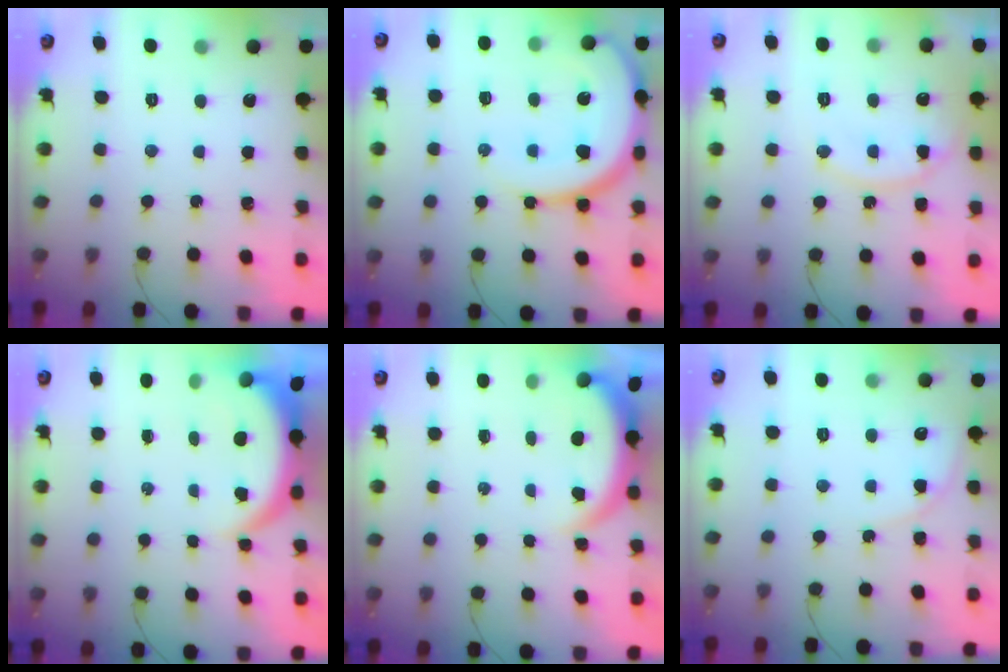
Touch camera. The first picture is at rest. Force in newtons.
{"total": 15.3, "press": 15.2, "slide": 1.2}
{"total": 13.6, "press": 13.5, "slide": 1.0}
{"total": 6.6, "press": 6.6, "slide": 0.9}
{"total": 3.8, "press": 3.8, "slide": 0.3}
{"total": 5.4, "press": 5.4, "slide": 0.4}